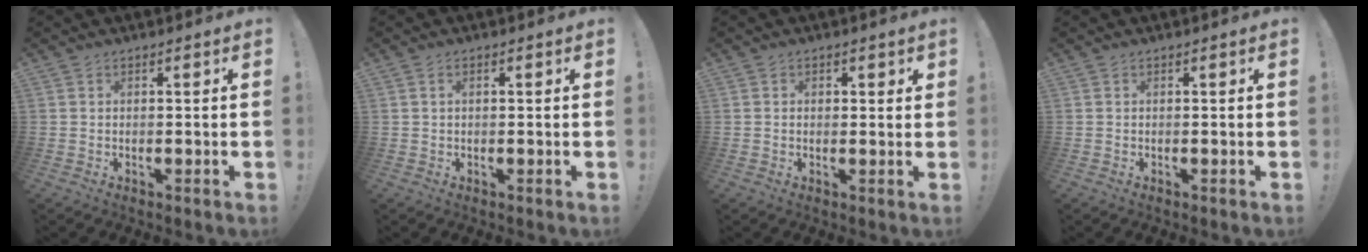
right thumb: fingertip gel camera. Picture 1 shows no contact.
{"total": 0.9, "force": [0.2, 0.6, 0.7], "torque": [-0.015, 0.004, 0.003]}
{"total": 1.5, "force": [0.6, 1.3, 0.4], "torque": [0.006, -0.003, 0.007]}
{"total": 0.0}